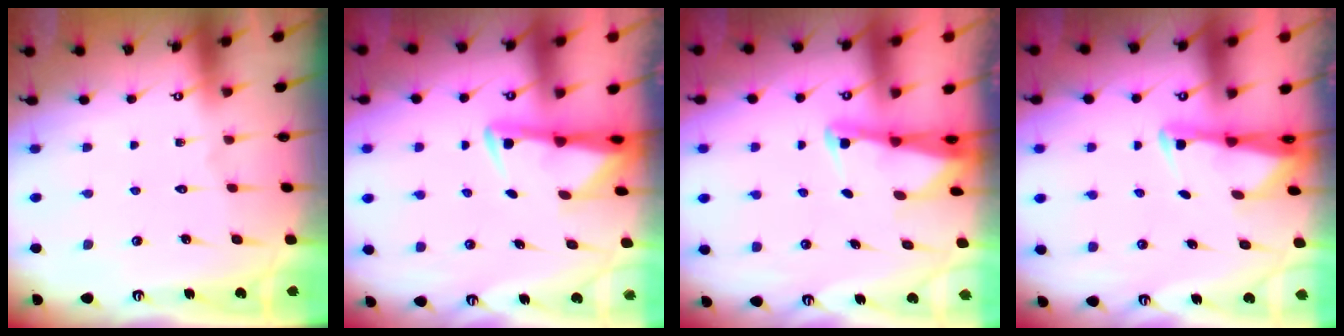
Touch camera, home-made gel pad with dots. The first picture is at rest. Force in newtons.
{"total": 2.7, "press": 2.6, "slide": 0.5}
{"total": 2.4, "press": 2.4, "slide": 0.2}
{"total": 2.5, "press": 2.4, "slide": 0.5}